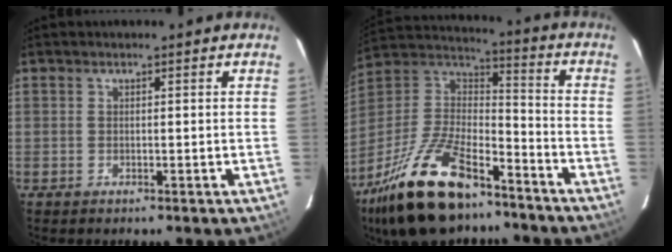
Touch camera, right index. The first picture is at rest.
{"total": 23.7, "force": [-16.2, 9.7, 14.3], "torque": [-0.298, -0.005, -0.278]}